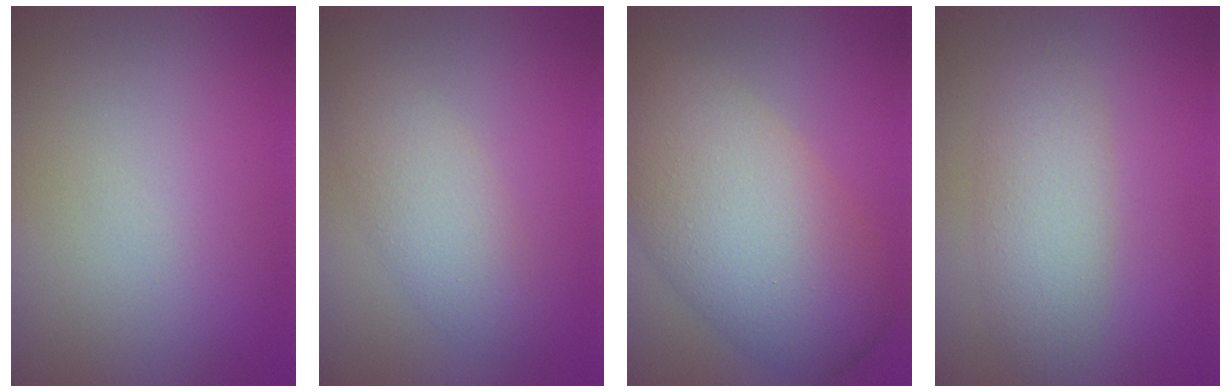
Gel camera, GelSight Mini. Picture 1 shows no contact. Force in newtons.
{"total": 3.2, "press": 3.2, "slide": 0.1}
{"total": 10.5, "press": 10.5, "slide": 0.9}
{"total": 3.8, "press": 3.8, "slide": 0.1}